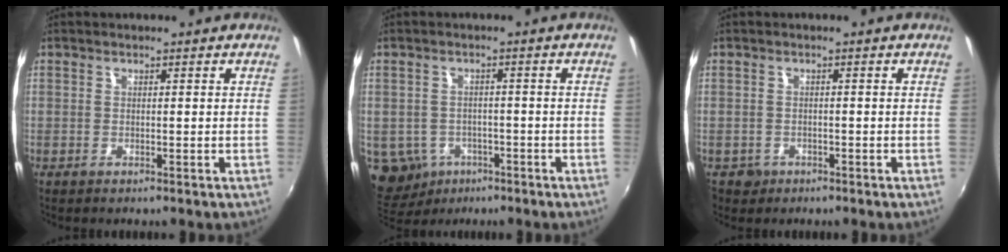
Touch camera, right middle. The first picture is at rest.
{"total": 9.4, "force": [-4.1, 7.7, 3.3], "torque": [-0.107, -0.010, -0.049]}
{"total": 2.7, "force": [-1.2, 2.4, 0.6], "torque": [-0.020, -0.002, -0.016]}